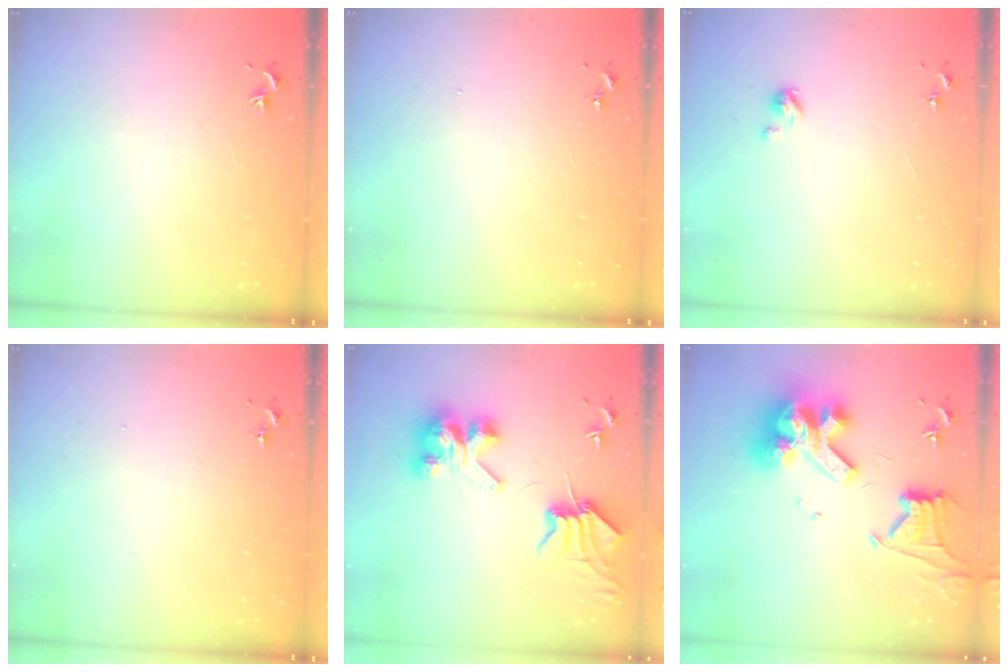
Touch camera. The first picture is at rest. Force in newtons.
{"total": 0.0}
{"total": 2.9, "press": 2.9, "slide": 0.2}
{"total": 0.0}
{"total": 9.2, "press": 9.1, "slide": 1.2}
{"total": 21.3, "press": 21.1, "slide": 2.6}